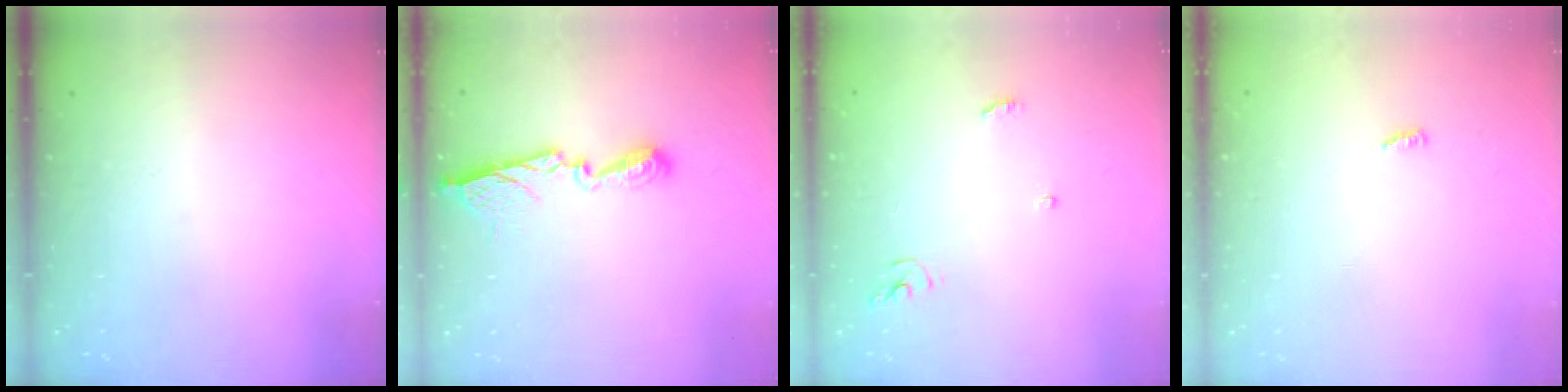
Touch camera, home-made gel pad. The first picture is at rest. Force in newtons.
{"total": 10.6, "press": 10.6, "slide": 0.6}
{"total": 3.8, "press": 3.8, "slide": 0.4}
{"total": 3.0, "press": 3.0, "slide": 0.0}